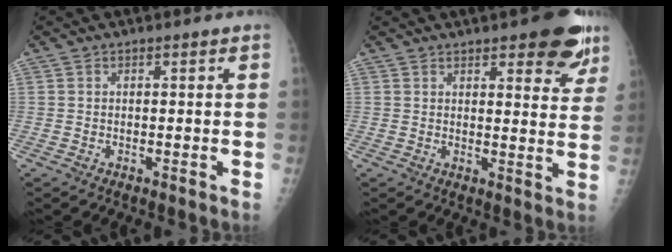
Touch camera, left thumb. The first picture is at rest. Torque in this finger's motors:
{"motor_torque": [2.40, 2.39, 0.59, -0.72, 0.21]}